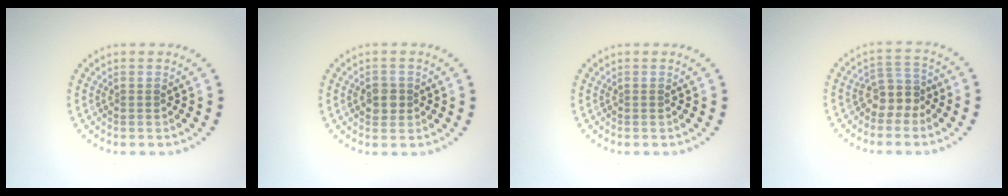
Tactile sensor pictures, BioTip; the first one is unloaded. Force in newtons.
{"total": 1.8, "press": 1.7, "slide": 0.6}
{"total": 0.0}
{"total": 2.8, "press": 2.2, "slide": 1.7}